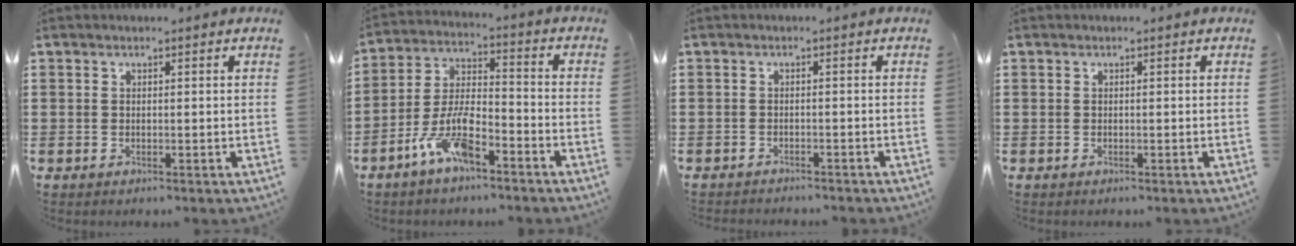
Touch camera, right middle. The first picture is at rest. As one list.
[{"total": 8.6, "force": [-5.6, 2.6, 5.9], "torque": [-0.141, -0.001, -0.108]}, {"total": 1.3, "force": [-1.2, 0.1, 0.0], "torque": [-0.004, 0.003, -0.028]}, {"total": 0.0}]